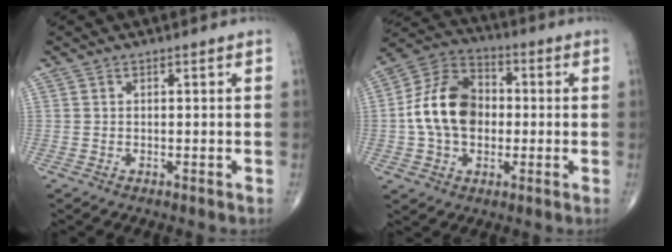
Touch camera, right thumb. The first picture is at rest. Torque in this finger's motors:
{"motor_torque": [0.45, 0.32, 1.37, -0.21, 0.17]}